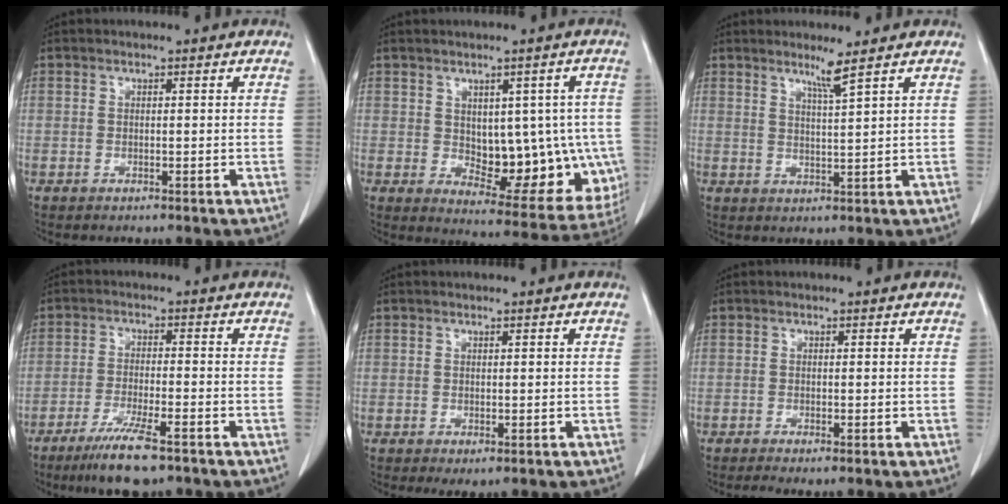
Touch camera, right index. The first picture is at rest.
{"total": 14.3, "force": [-0.8, 7.7, 12.0], "torque": [-0.135, 0.008, 0.012]}
{"total": 3.0, "force": [2.2, -1.2, 1.7], "torque": [-0.032, -0.013, 0.043]}
{"total": 8.3, "force": [-5.8, 0.9, 5.9], "torque": [-0.104, -0.019, -0.094]}
{"total": 1.3, "force": [-0.4, 0.8, 0.9], "torque": [-0.012, -0.002, 0.001]}
{"total": 1.9, "force": [-1.3, 0.1, 1.4], "torque": [-0.023, -0.007, -0.021]}